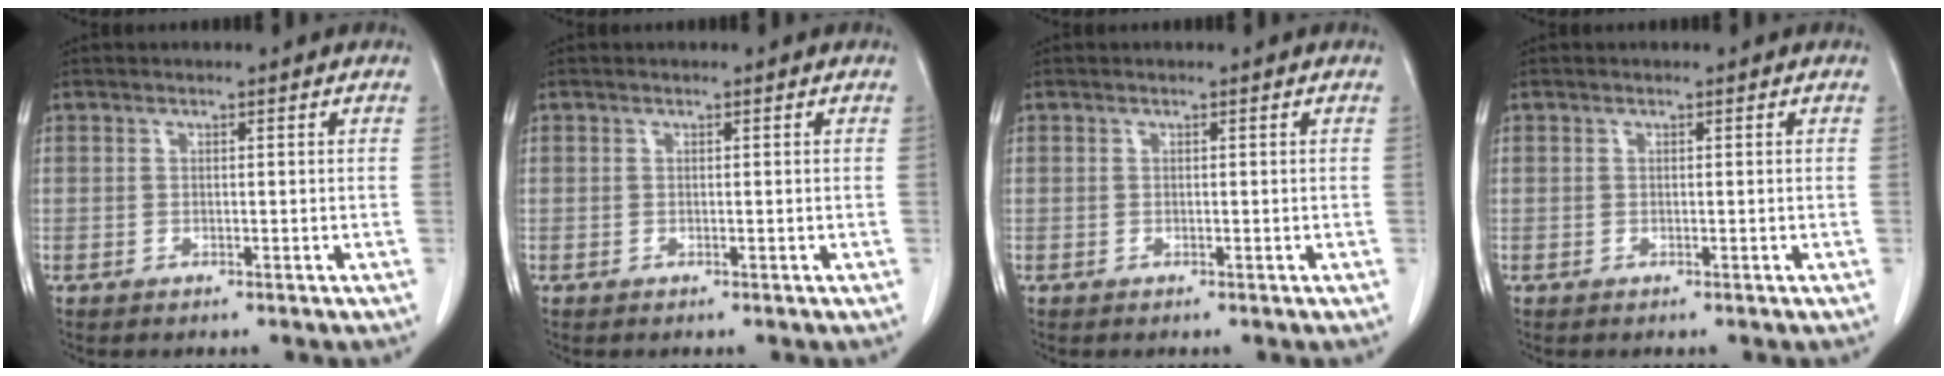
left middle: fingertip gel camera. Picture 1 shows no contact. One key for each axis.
{"total": 0.0}
{"total": 0.0}
{"total": 0.0}